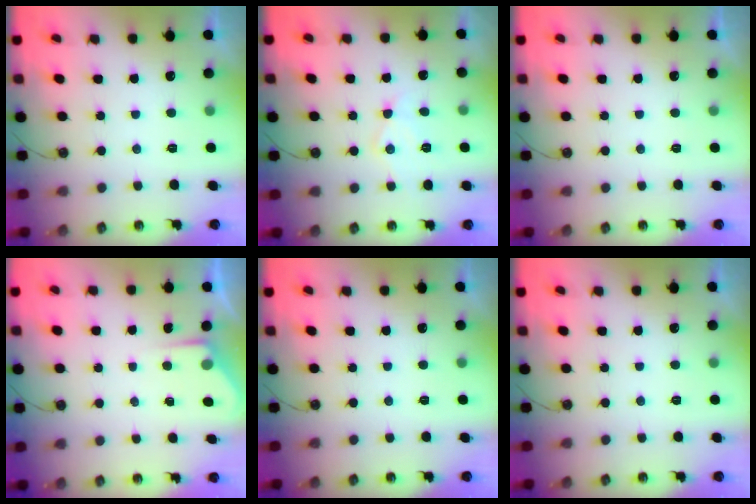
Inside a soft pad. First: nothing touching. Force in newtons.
{"total": 9.3, "press": 9.3, "slide": 0.5}
{"total": 0.0}
{"total": 2.8, "press": 2.8, "slide": 0.4}
{"total": 0.0}
{"total": 0.0}